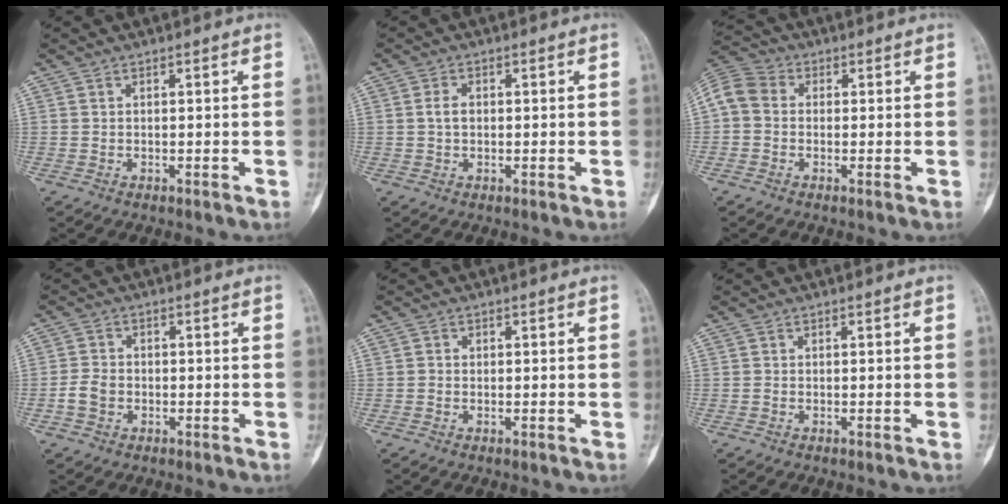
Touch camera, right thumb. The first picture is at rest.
{"total": 2.2, "force": [0.1, 1.5, 1.6], "torque": [-0.026, 0.006, 0.000]}
{"total": 7.5, "force": [0.4, 6.1, 4.3], "torque": [-0.081, 0.023, -0.006]}
{"total": 3.6, "force": [-1.1, 2.8, 2.0], "torque": [-0.036, 0.011, -0.022]}
{"total": 0.6, "force": [-0.1, 0.6, 0.1], "torque": [0.005, 0.002, -0.005]}
{"total": 0.0}